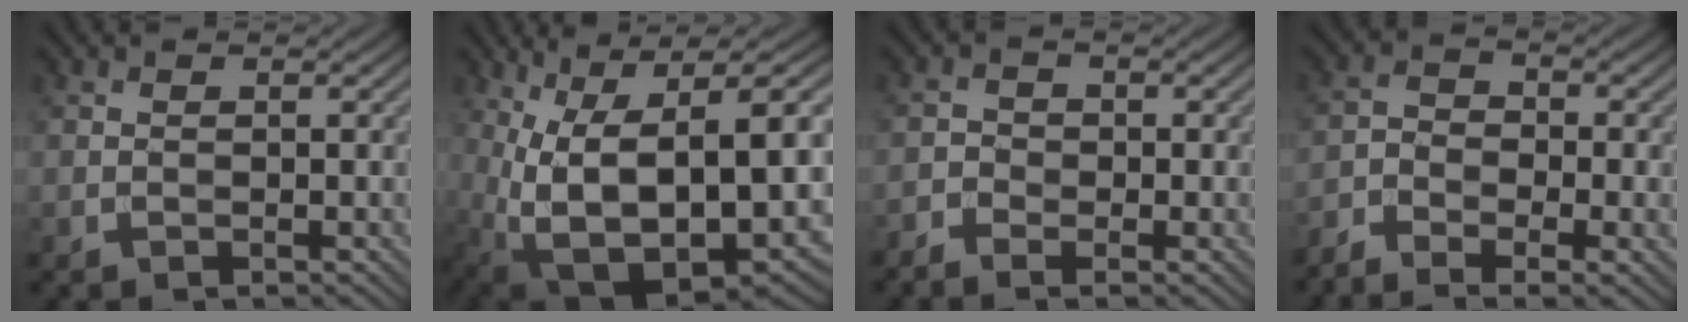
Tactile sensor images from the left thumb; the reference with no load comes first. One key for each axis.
{"total": 17.7, "fx": -0.9, "fy": 8.7, "fz": 15.4, "tx": -0.264, "ty": -0.023, "tz": 0.023}
{"total": 2.7, "fx": -1.9, "fy": 1.5, "fz": 1.2, "tx": -0.025, "ty": -0.001, "tz": -0.043}
{"total": 6.3, "fx": -4.3, "fy": 2.7, "fz": 3.9, "tx": -0.082, "ty": -0.016, "tz": -0.083}